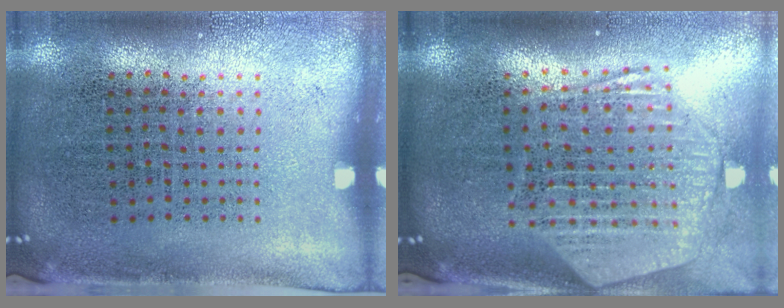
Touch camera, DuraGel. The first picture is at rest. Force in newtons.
{"total": 2.8, "press": 2.3, "slide": 1.6}